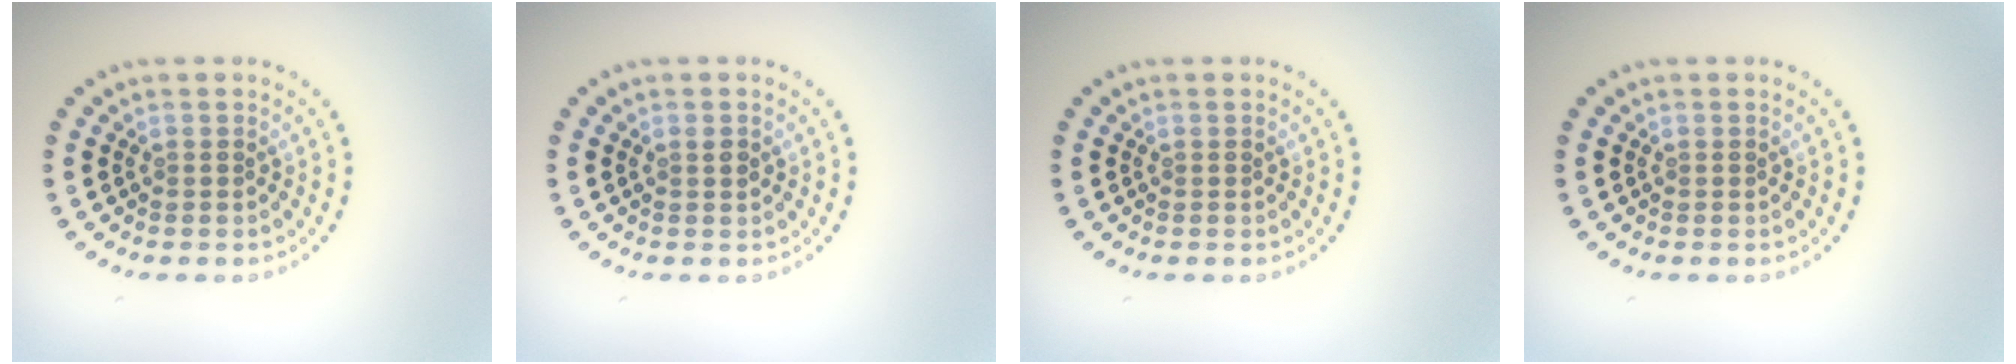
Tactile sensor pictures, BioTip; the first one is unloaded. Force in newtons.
{"total": 0.8, "press": 0.8, "slide": 0.3}
{"total": 0.0}
{"total": 0.0}